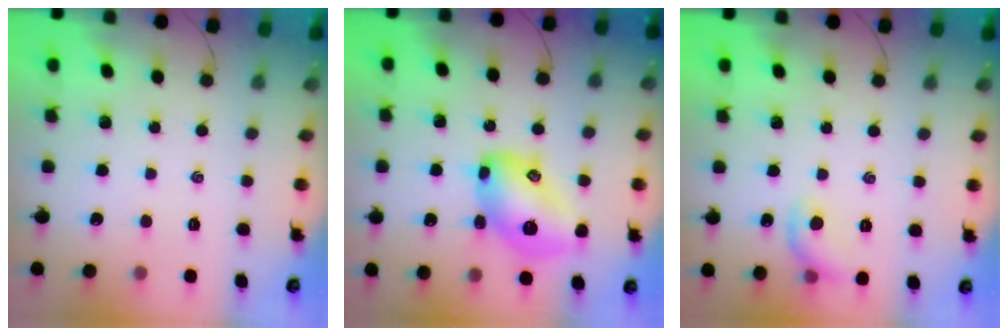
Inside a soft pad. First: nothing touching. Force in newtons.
{"total": 15.4, "press": 15.4, "slide": 0.7}
{"total": 8.3, "press": 8.3, "slide": 0.7}